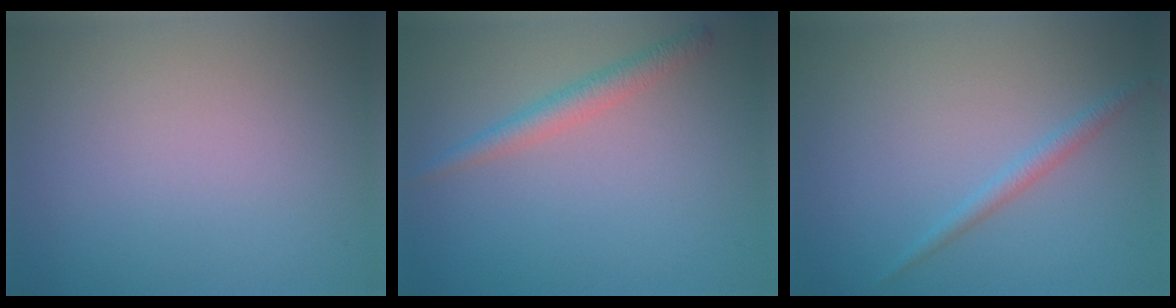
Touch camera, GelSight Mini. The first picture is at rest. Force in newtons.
{"total": 2.0, "press": 2.0, "slide": 0.0}
{"total": 1.4, "press": 1.4, "slide": 0.1}